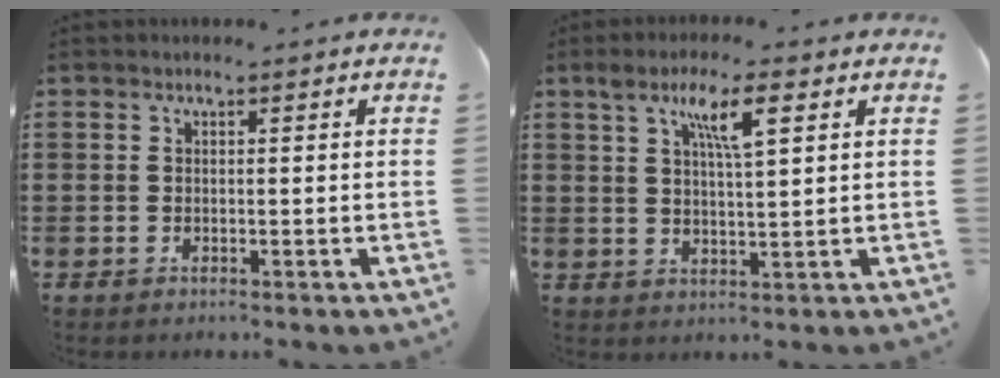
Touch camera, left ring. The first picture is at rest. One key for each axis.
{"total": 6.2, "fx": 2.9, "fy": 1.1, "fz": 5.3, "tx": -0.104, "ty": 0.008, "tz": 0.044}